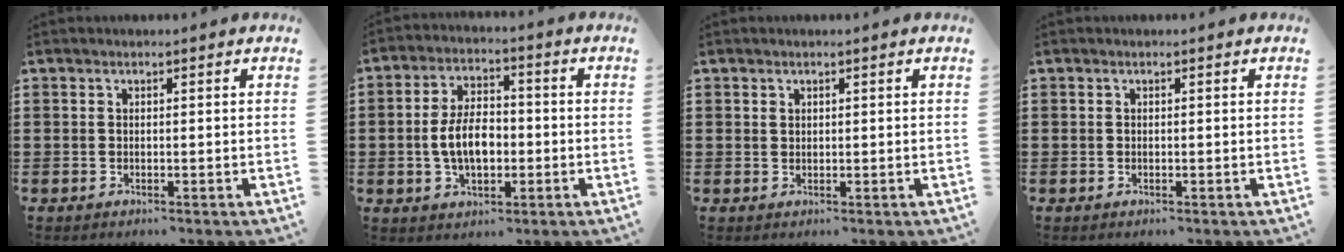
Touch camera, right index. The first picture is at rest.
{"total": 7.2, "force": [-1.0, 4.1, 5.9], "torque": [-0.121, 0.002, -0.026]}
{"total": 0.8, "force": [0.5, 0.6, 0.2], "torque": [-0.006, 0.001, 0.011]}
{"total": 0.0}